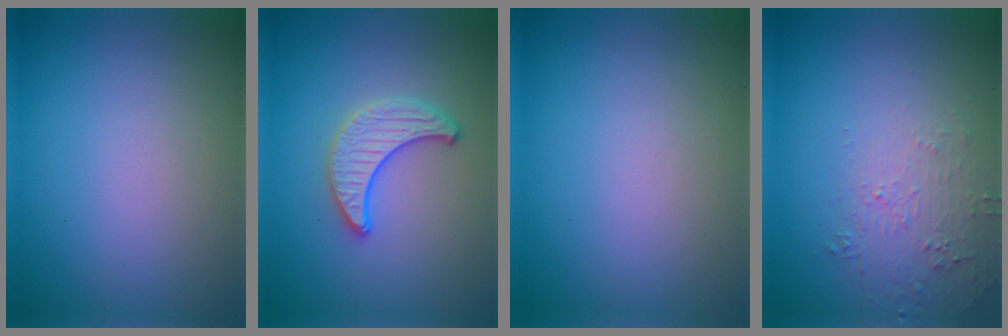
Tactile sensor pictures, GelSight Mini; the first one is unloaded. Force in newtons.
{"total": 3.0, "press": 2.8, "slide": 0.9}
{"total": 0.0}
{"total": 1.9, "press": 0.8, "slide": 1.7}